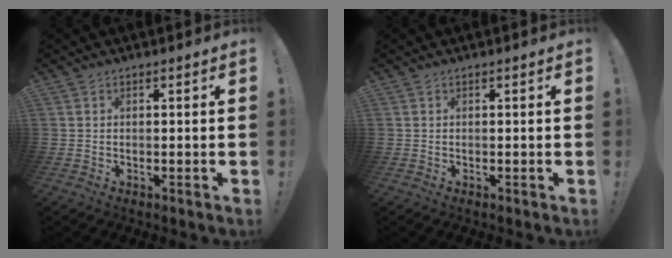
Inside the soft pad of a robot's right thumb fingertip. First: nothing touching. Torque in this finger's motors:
{"motor_torque": [-0.10, 0.10, 0.09, -0.04, 0.00]}